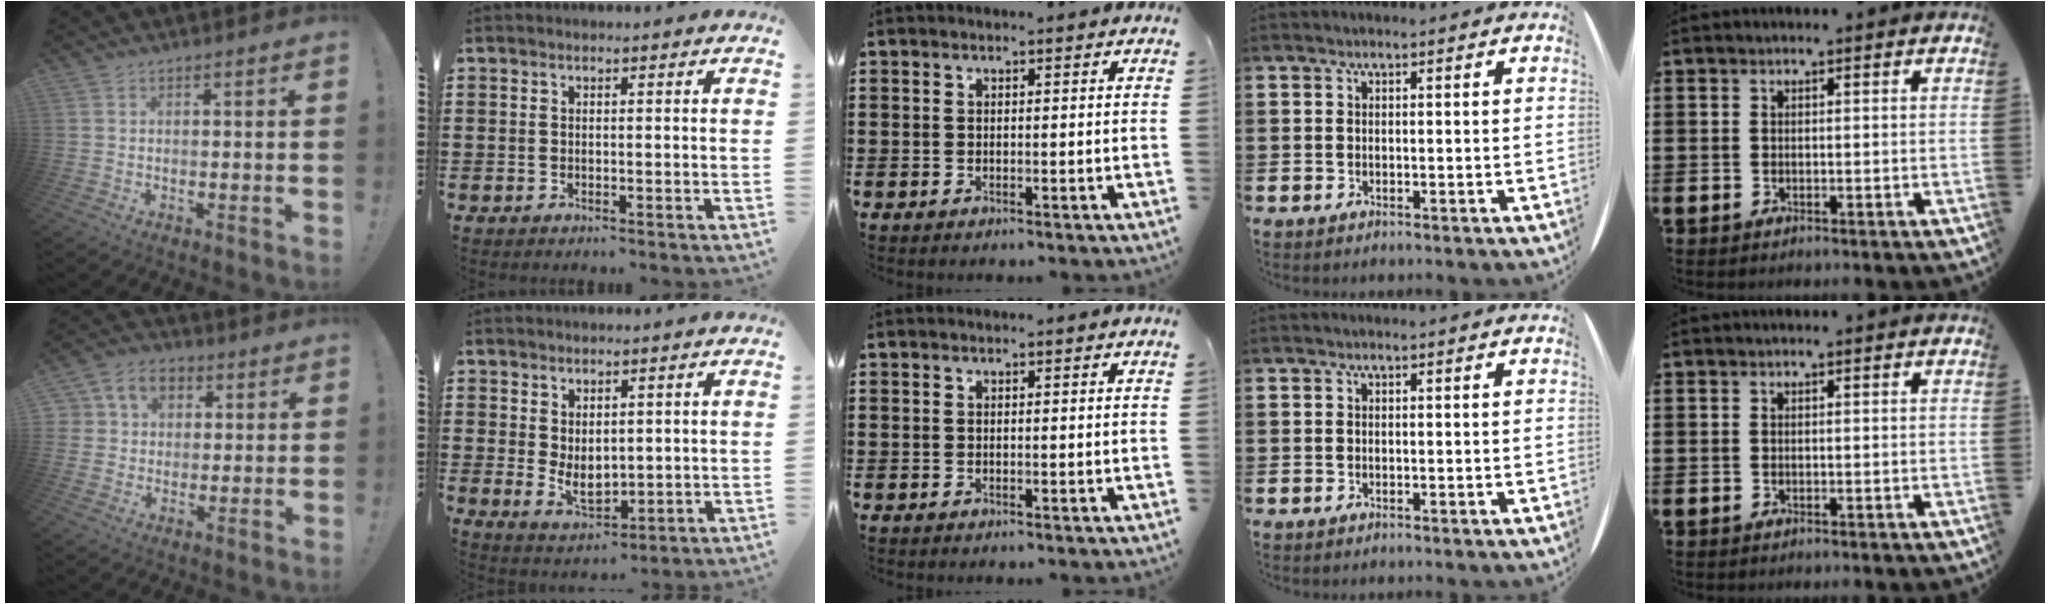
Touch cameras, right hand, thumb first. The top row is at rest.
{"thumb": {"total": 8.2, "force": [2.4, 7.2, 3.2], "torque": [-0.051, -0.004, 0.050]}, "index": {"total": 4.0, "force": [0.9, 2.6, 2.9], "torque": [-0.050, 0.002, 0.016]}}